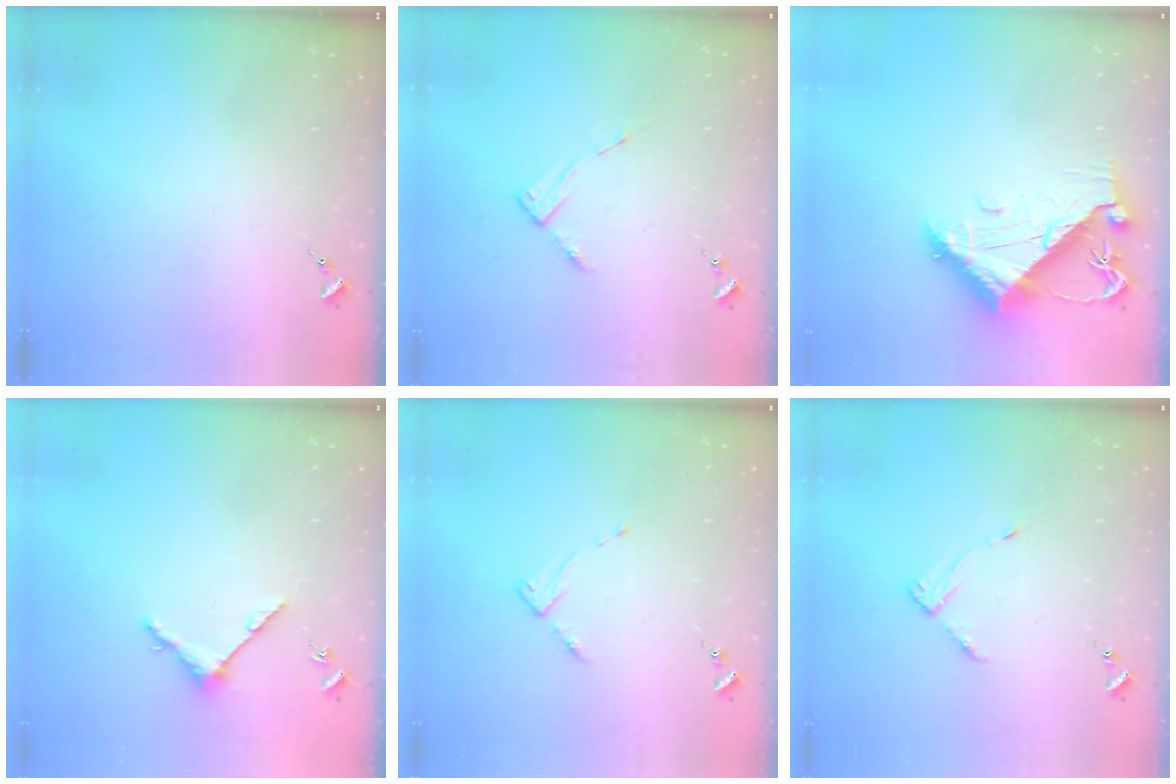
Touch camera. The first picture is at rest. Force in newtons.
{"total": 2.8, "press": 2.8, "slide": 0.4}
{"total": 9.1, "press": 9.1, "slide": 1.1}
{"total": 4.8, "press": 4.8, "slide": 0.6}
{"total": 3.7, "press": 3.6, "slide": 0.4}
{"total": 4.9, "press": 4.8, "slide": 0.6}